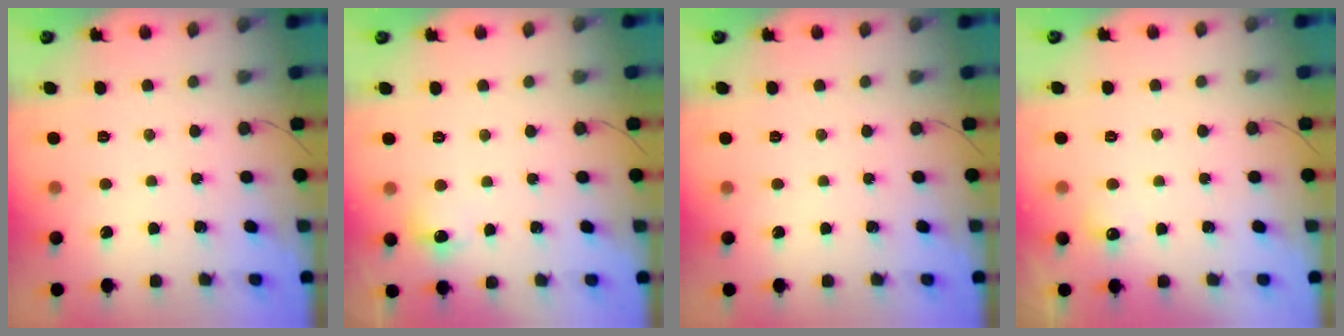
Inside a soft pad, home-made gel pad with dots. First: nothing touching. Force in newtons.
{"total": 6.2, "press": 6.0, "slide": 1.9}
{"total": 0.0}
{"total": 11.4, "press": 3.9, "slide": 10.8}